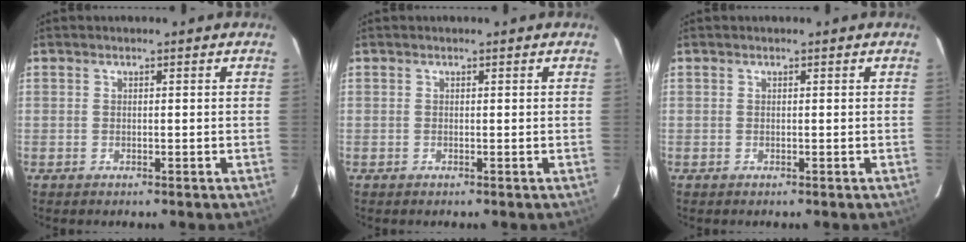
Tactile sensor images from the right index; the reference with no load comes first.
{"total": 0.0}
{"total": 0.0}